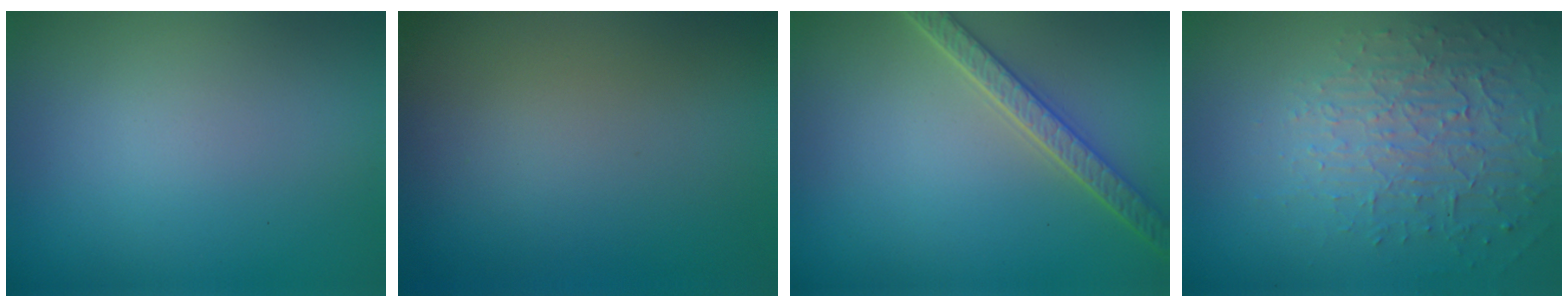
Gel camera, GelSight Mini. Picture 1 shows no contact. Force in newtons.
{"total": 0.0}
{"total": 3.6, "press": 3.2, "slide": 1.6}
{"total": 3.9, "press": 3.0, "slide": 2.6}